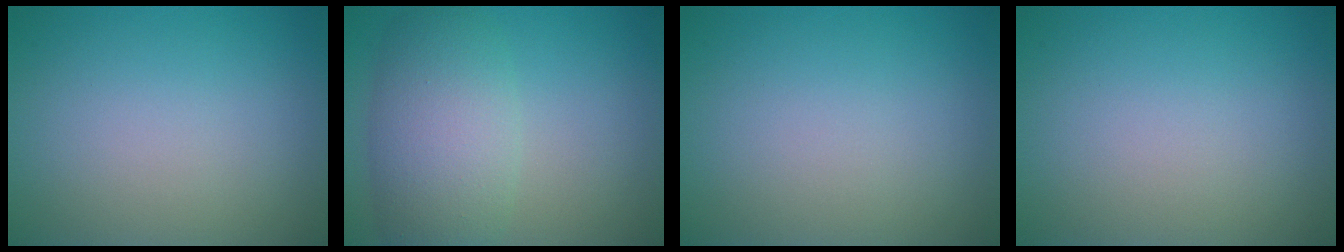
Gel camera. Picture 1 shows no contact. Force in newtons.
{"total": 6.2, "press": 6.2, "slide": 0.5}
{"total": 0.0}
{"total": 0.0}